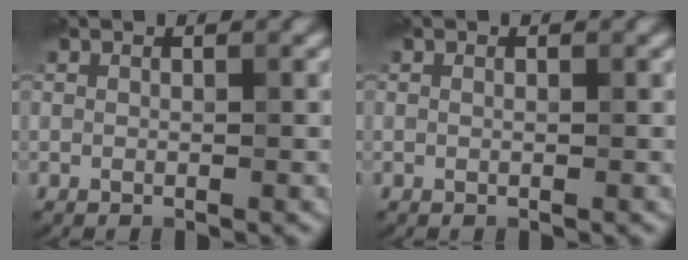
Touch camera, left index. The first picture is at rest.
{"total": 0.0}